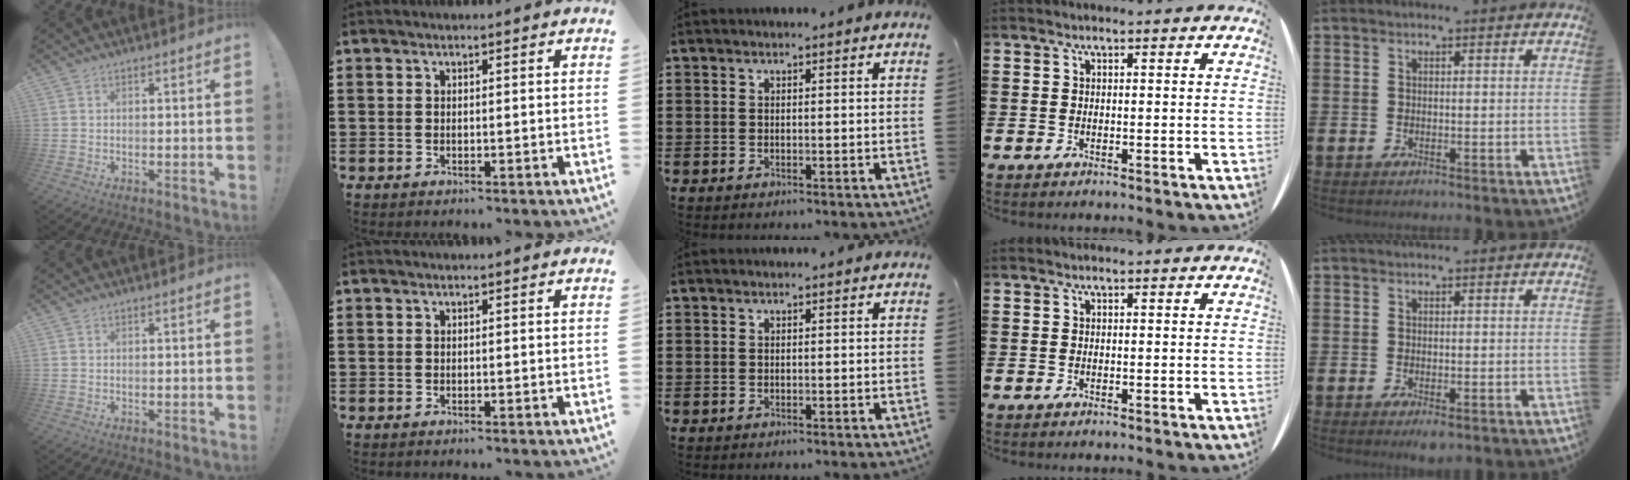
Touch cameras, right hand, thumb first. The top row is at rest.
{"little": {"total": 1.0, "force": [-0.3, 0.3, 0.9], "torque": [-0.017, -0.001, -0.005]}}